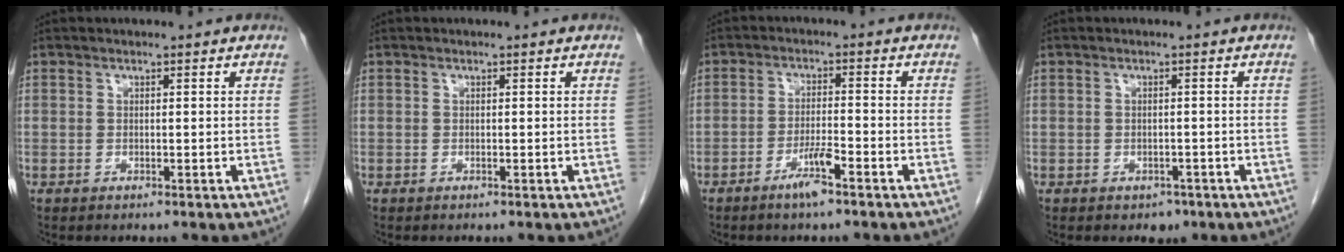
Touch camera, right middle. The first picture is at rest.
{"total": 0.0}
{"total": 4.2, "force": [-2.8, 0.1, 3.2], "torque": [-0.063, -0.003, -0.052]}
{"total": 1.9, "force": [-1.1, 1.4, 0.6], "torque": [-0.007, 0.003, -0.009]}